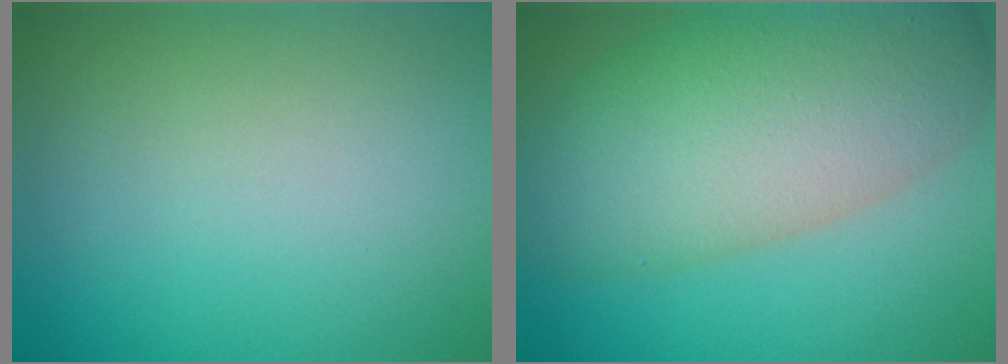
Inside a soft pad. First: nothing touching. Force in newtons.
{"total": 10.9, "press": 10.9, "slide": 0.5}